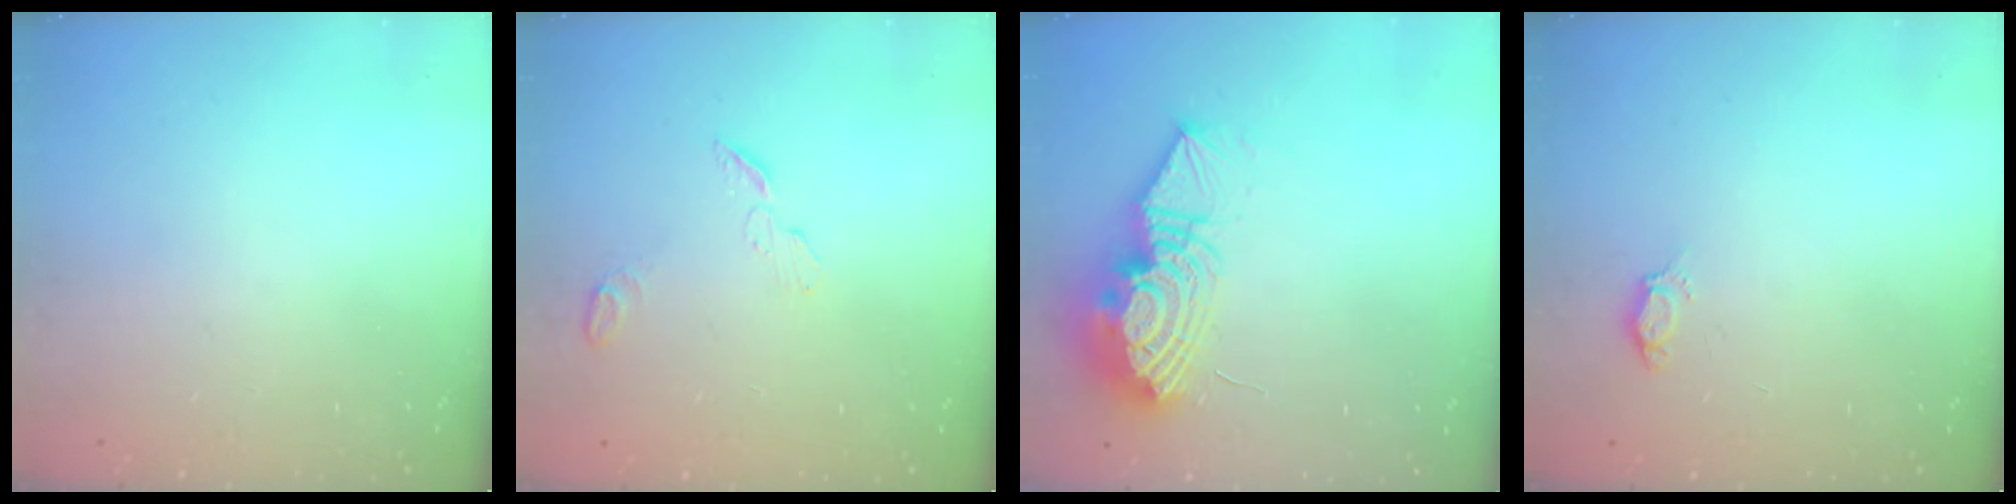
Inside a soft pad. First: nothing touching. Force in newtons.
{"total": 4.4, "press": 4.4, "slide": 0.5}
{"total": 15.0, "press": 14.9, "slide": 1.4}
{"total": 2.8, "press": 2.7, "slide": 0.4}